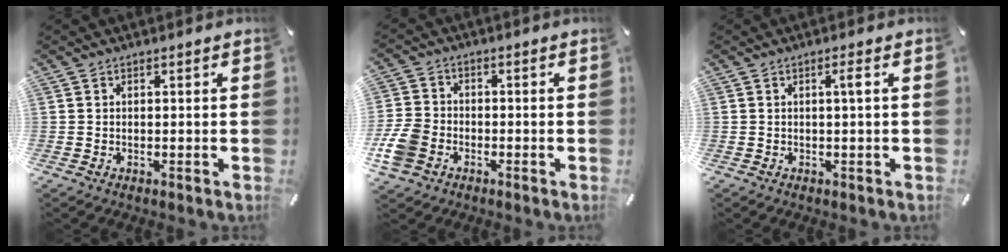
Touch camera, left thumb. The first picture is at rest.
{"total": 9.1, "force": [-3.3, 7.7, 3.7], "torque": [-0.089, 0.026, -0.062]}
{"total": 2.2, "force": [0.3, 0.0, 2.2], "torque": [-0.042, 0.001, 0.002]}